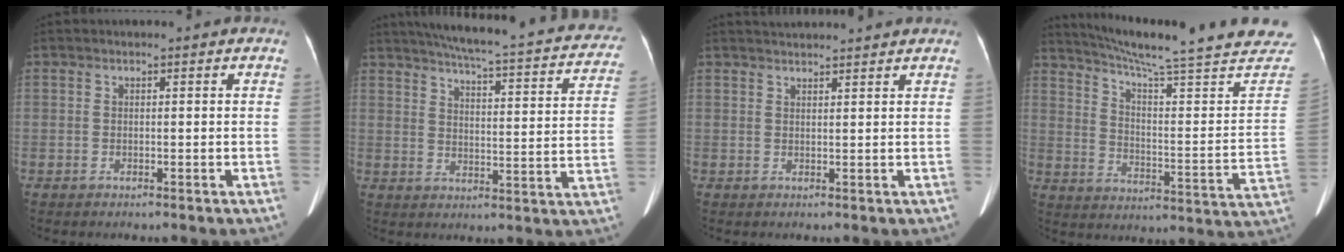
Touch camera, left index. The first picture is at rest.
{"total": 25.9, "force": [22.4, 4.1, 12.3], "torque": [-0.176, -0.033, 0.264]}
{"total": 5.6, "force": [5.4, -0.2, 1.4], "torque": [-0.019, 0.024, 0.069]}
{"total": 29.7, "force": [26.2, 1.1, 13.8], "torque": [-0.210, -0.104, 0.332]}